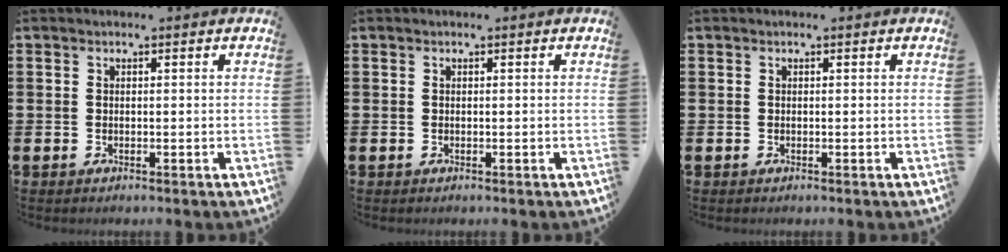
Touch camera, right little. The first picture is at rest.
{"total": 0.0}
{"total": 0.0}